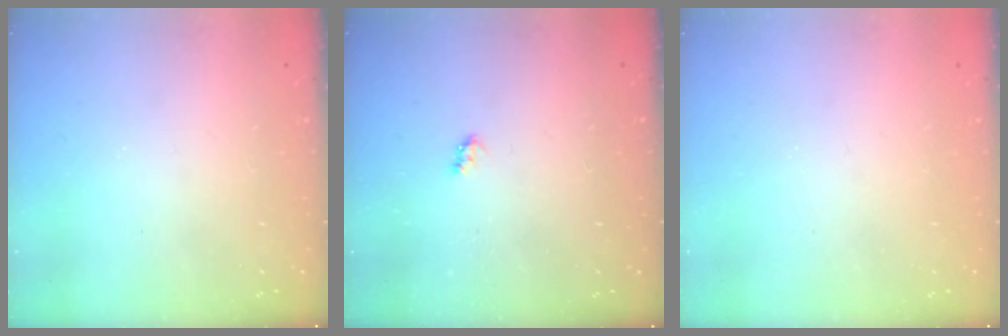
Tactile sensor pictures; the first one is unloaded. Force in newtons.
{"total": 2.6, "press": 2.6, "slide": 0.4}
{"total": 0.0}